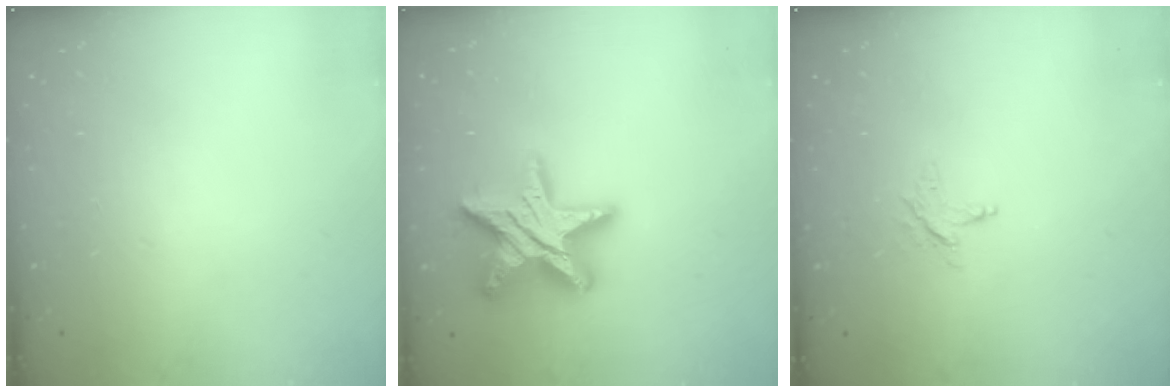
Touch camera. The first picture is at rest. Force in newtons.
{"total": 19.6, "press": 19.5, "slide": 1.2}
{"total": 2.5, "press": 2.5, "slide": 0.3}